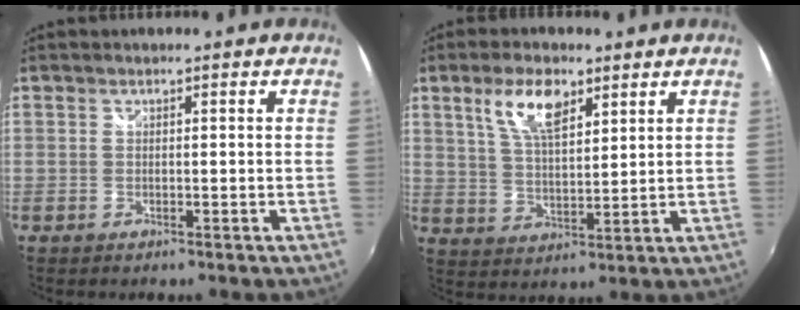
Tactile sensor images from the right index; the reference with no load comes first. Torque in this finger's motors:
{"motor_torque": [0.85, 0.82, 0.20, 0.07]}